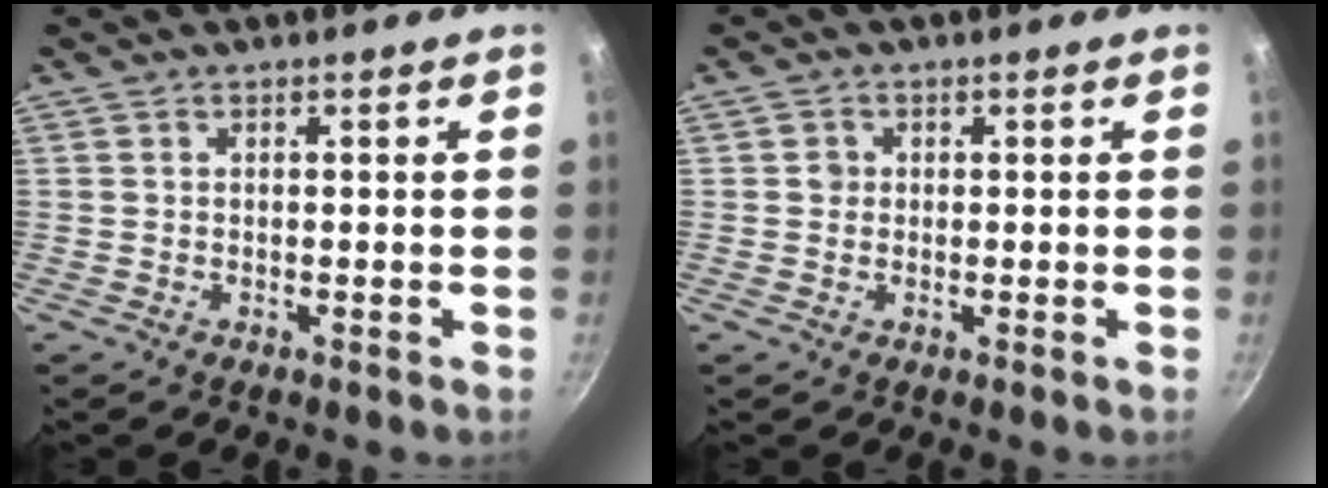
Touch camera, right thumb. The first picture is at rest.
{"total": 1.6, "force": [0.2, 1.5, 0.5], "torque": [-0.001, 0.003, 0.002]}